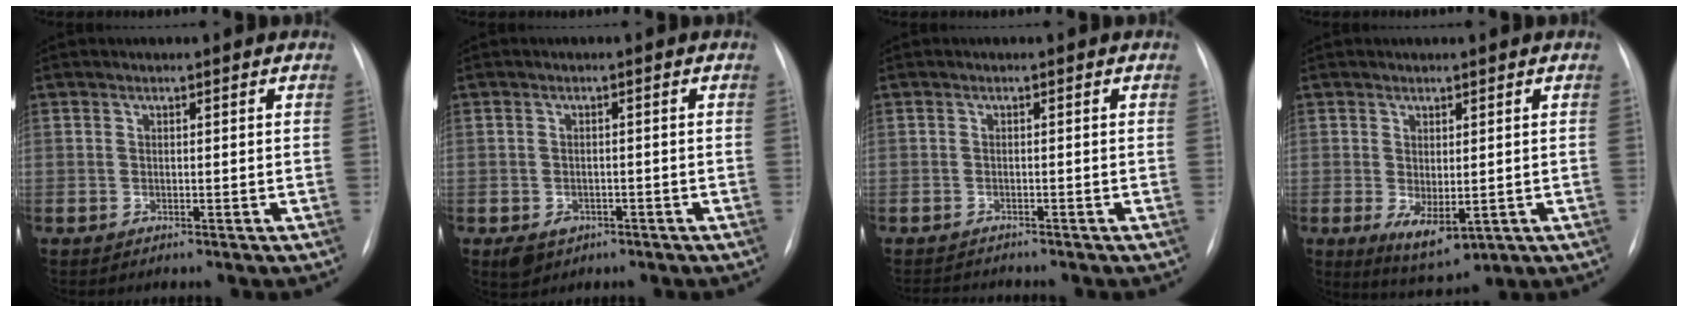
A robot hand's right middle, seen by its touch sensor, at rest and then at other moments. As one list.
[{"total": 3.2, "force": [-1.6, 2.4, 1.3], "torque": [-0.020, 0.000, -0.016]}, {"total": 2.4, "force": [-2.4, 0.0, 0.1], "torque": [-0.001, -0.012, -0.037]}, {"total": 5.6, "force": [-1.2, 2.5, 4.9], "torque": [-0.074, -0.019, 0.001]}]